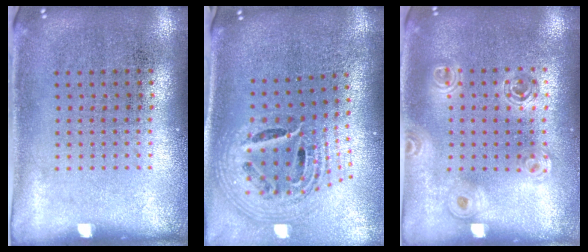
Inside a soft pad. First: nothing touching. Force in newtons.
{"total": 2.2, "press": 1.6, "slide": 1.5}
{"total": 1.6, "press": 1.4, "slide": 0.7}